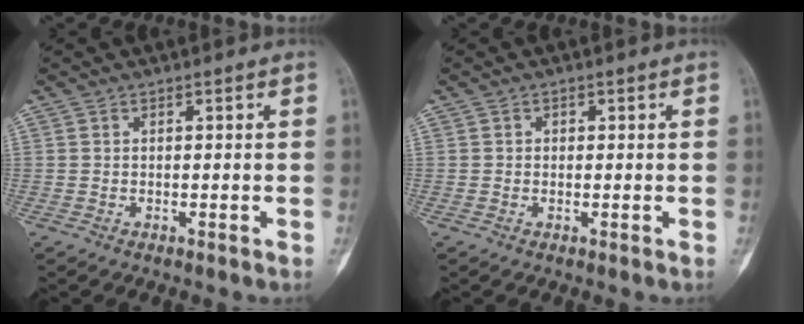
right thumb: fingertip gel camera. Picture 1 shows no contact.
{"total": 0.7, "force": [0.1, 0.6, 0.3], "torque": [0.001, 0.002, -0.001]}